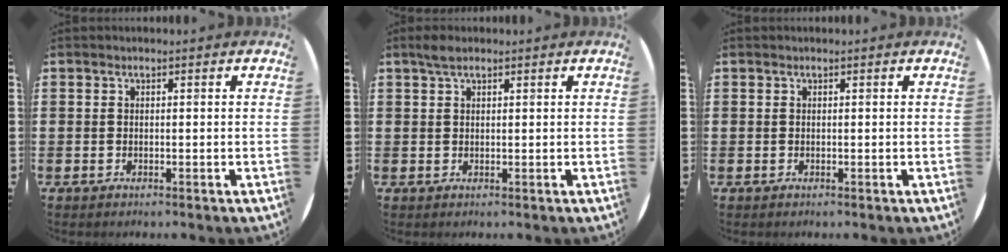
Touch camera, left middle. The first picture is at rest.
{"total": 1.8, "force": [1.3, 0.7, 1.0], "torque": [-0.014, 0.001, 0.021]}
{"total": 0.0}